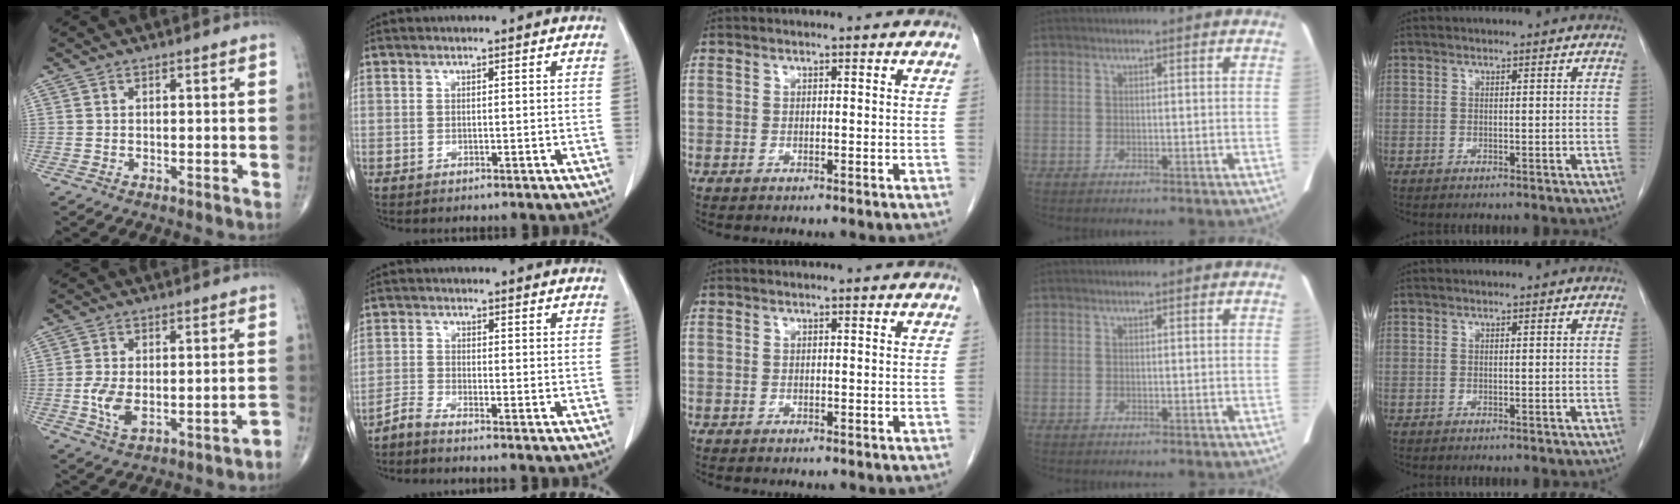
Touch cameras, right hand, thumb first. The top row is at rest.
{"thumb": {"total": 7.6, "force": [-3.1, 3.9, 5.8], "torque": [-0.089, 0.035, -0.042]}, "index": {"total": 2.4, "force": [-2.1, 0.1, 1.1], "torque": [-0.029, 0.004, -0.045]}}